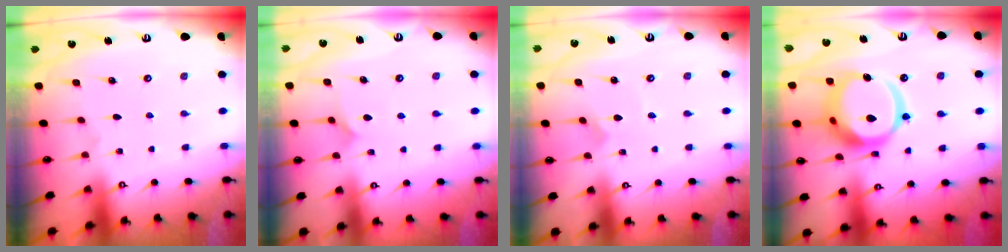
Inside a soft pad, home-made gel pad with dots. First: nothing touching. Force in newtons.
{"total": 6.1, "press": 6.1, "slide": 0.5}
{"total": 2.1, "press": 2.1, "slide": 0.3}
{"total": 20.9, "press": 20.7, "slide": 2.4}